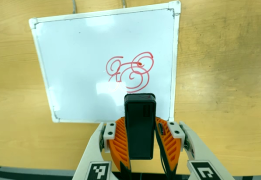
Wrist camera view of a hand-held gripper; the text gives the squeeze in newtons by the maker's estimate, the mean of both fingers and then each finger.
{"total": 4.0, "left": 2.9, "right": 5.2}